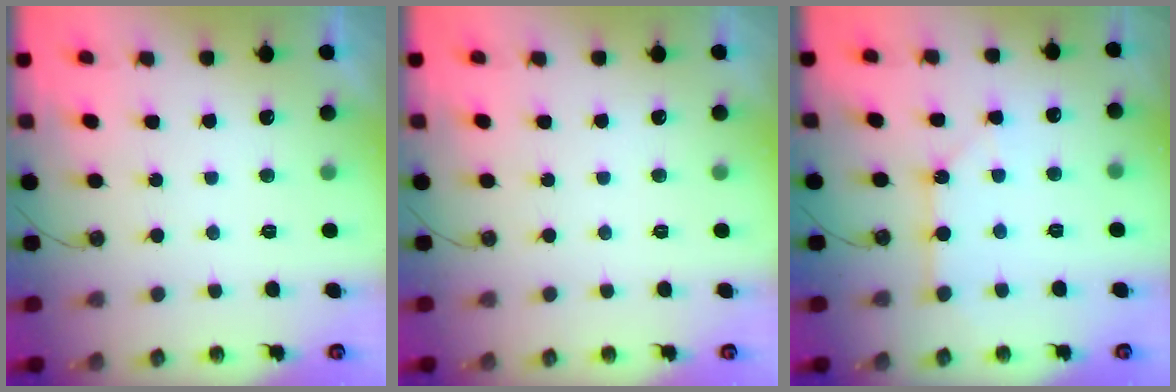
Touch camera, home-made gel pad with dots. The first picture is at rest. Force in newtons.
{"total": 0.0}
{"total": 2.8, "press": 2.8, "slide": 0.1}